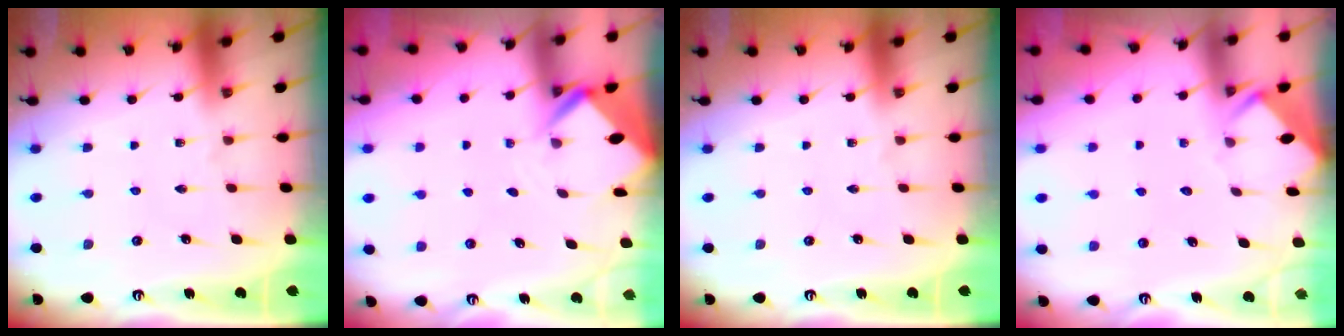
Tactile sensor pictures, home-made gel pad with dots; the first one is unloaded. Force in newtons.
{"total": 3.1, "press": 3.1, "slide": 0.1}
{"total": 0.0}
{"total": 4.1, "press": 4.1, "slide": 0.4}